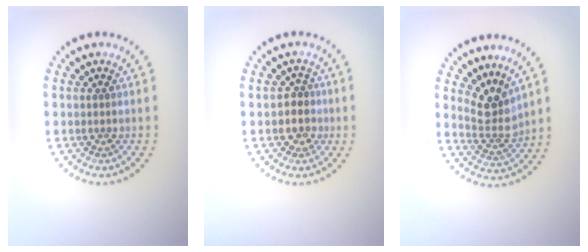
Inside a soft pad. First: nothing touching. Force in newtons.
{"total": 1.7, "press": 1.5, "slide": 0.8}
{"total": 3.2, "press": 2.3, "slide": 2.2}